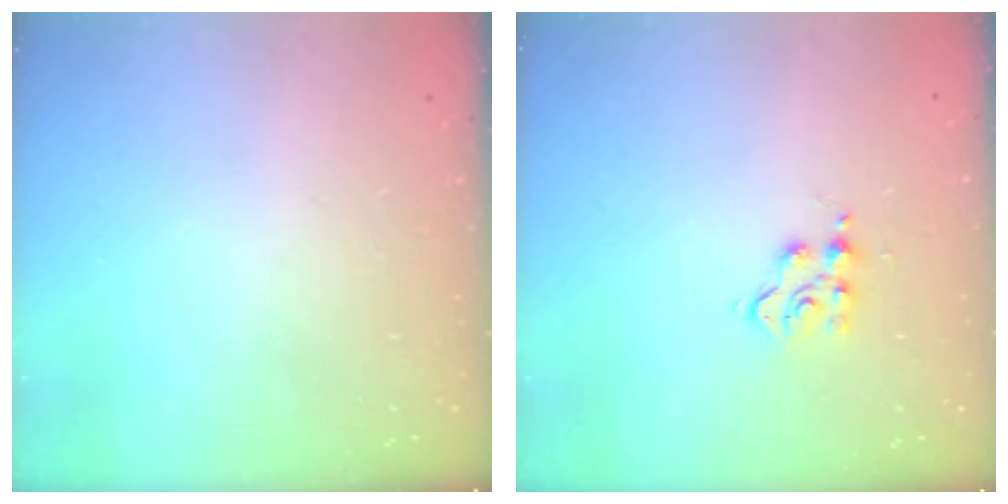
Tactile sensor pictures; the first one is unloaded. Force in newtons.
{"total": 3.9, "press": 3.9, "slide": 0.5}